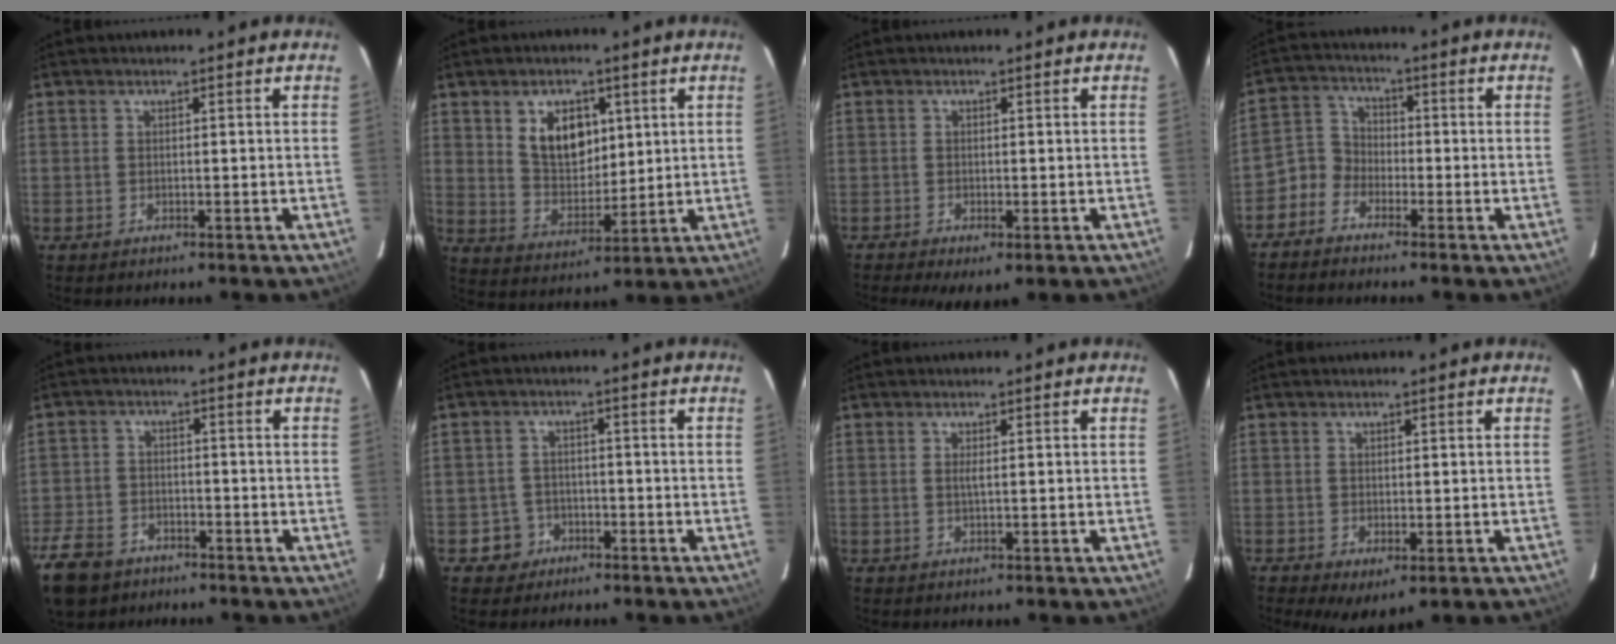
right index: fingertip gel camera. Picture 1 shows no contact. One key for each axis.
{"total": 9.7, "fx": 3.7, "fy": 6.1, "fz": 6.6, "tx": -0.112, "ty": 0.007, "tz": 0.080}
{"total": 3.6, "fx": -1.6, "fy": 1.1, "fz": 3.0, "tx": -0.060, "ty": -0.017, "tz": -0.021}
{"total": 5.3, "fx": -3.4, "fy": 3.9, "fz": 1.1, "tx": -0.026, "ty": 0.021, "tz": -0.081}
{"total": 12.6, "fx": -7.5, "fy": 8.7, "fz": 5.1, "tx": -0.157, "ty": 0.005, "tz": -0.133}
{"total": 4.7, "fx": -2.2, "fy": 4.1, "fz": -0.1, "tx": -0.006, "ty": 0.023, "tz": -0.035}
{"total": 1.0, "fx": 0.2, "fy": -0.2, "fz": 0.9, "tx": -0.017, "ty": -0.001, "tz": 0.004}
{"total": 3.9, "fx": -0.9, "fy": 2.1, "fz": 3.1, "tx": -0.057, "ty": -0.016, "tz": -0.007}